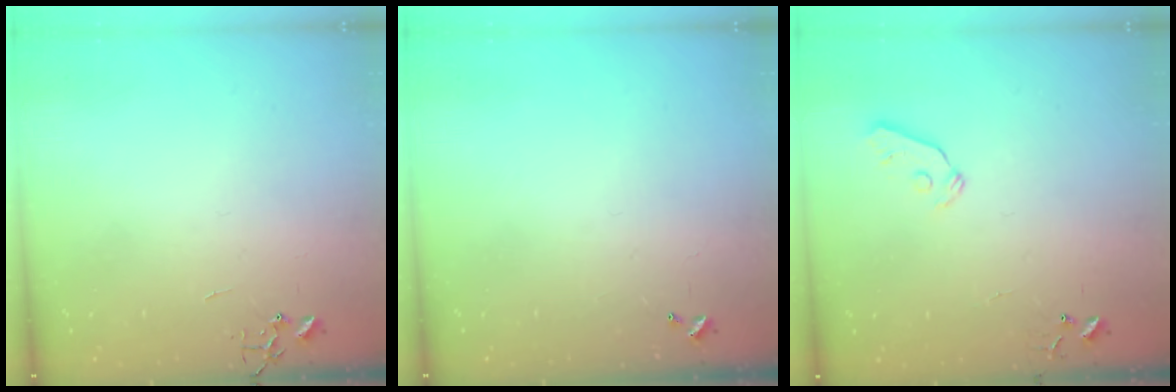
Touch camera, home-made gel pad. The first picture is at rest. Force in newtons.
{"total": 0.0}
{"total": 5.9, "press": 5.8, "slide": 0.7}